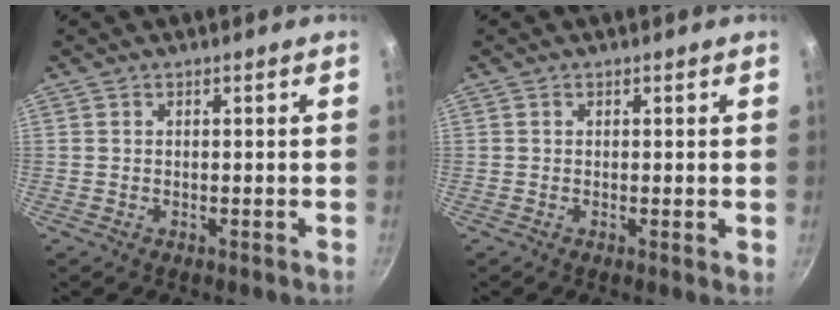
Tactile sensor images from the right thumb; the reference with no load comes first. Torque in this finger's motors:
{"motor_torque": [-0.33, -0.23, -0.19, -0.17, -0.01]}